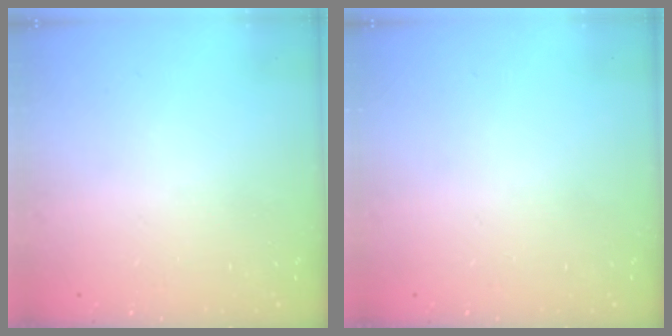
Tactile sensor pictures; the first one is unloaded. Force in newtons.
{"total": 0.0}